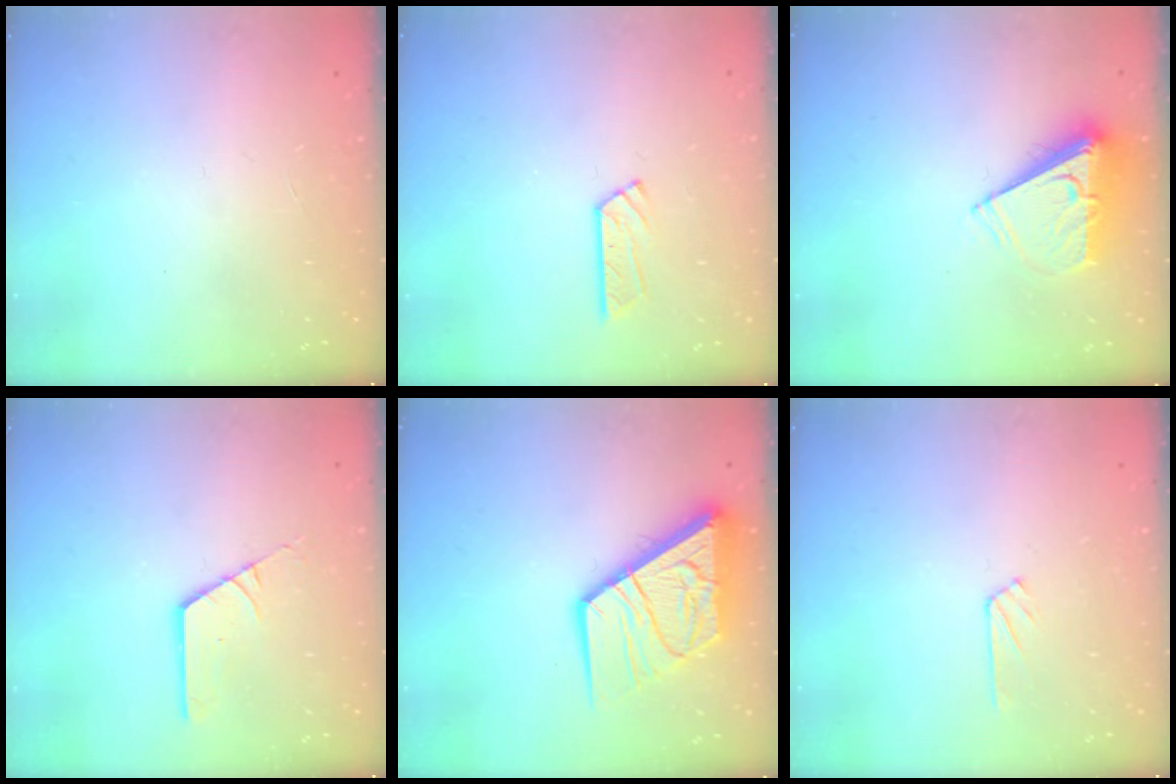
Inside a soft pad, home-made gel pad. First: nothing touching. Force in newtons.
{"total": 6.2, "press": 6.2, "slide": 0.2}
{"total": 8.3, "press": 8.3, "slide": 0.2}
{"total": 2.6, "press": 2.6, "slide": 0.2}
{"total": 16.1, "press": 16.0, "slide": 1.8}
{"total": 4.2, "press": 4.2, "slide": 0.5}